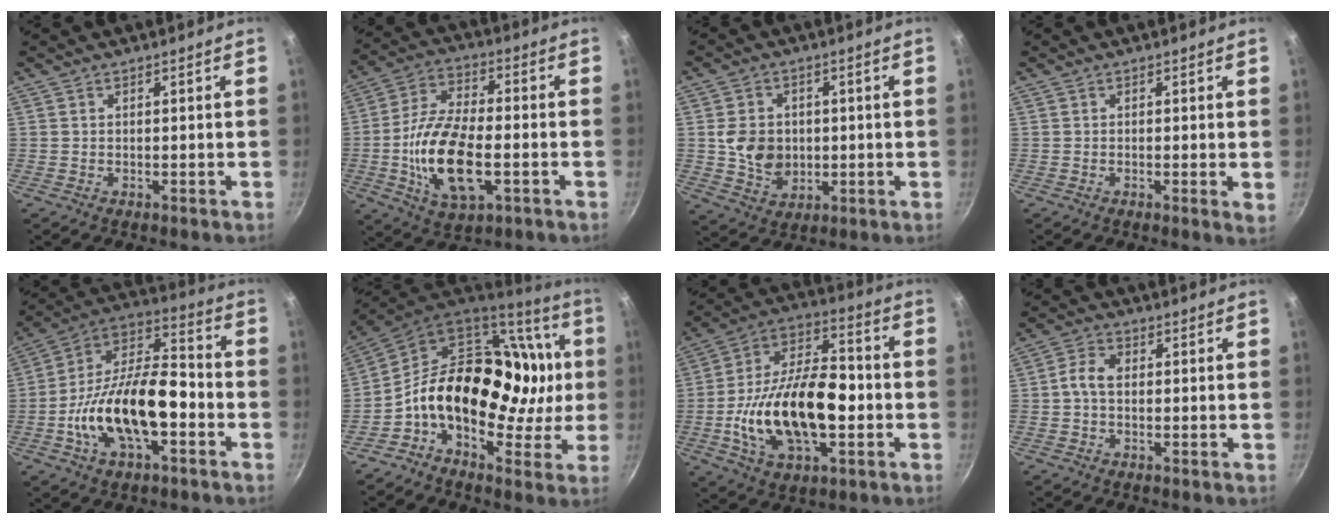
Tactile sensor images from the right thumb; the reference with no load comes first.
{"total": 16.3, "force": [-3.4, 7.7, 13.9], "torque": [-0.257, 0.016, -0.063]}
{"total": 8.9, "force": [0.1, 7.2, 5.2], "torque": [-0.073, -0.002, 0.006]}
{"total": 1.8, "force": [0.1, 0.3, 1.7], "torque": [-0.022, -0.008, -0.005]}
{"total": 20.8, "force": [-5.7, 10.2, 17.3], "torque": [-0.290, 0.047, -0.115]}
{"total": 27.4, "force": [1.6, 18.4, 20.3], "torque": [-0.290, 0.043, 0.020]}
{"total": 23.1, "force": [-3.9, 12.6, 19.0], "torque": [-0.321, 0.038, -0.071]}
{"total": 4.1, "force": [-0.2, 2.8, 3.0], "torque": [-0.061, 0.017, -0.014]}